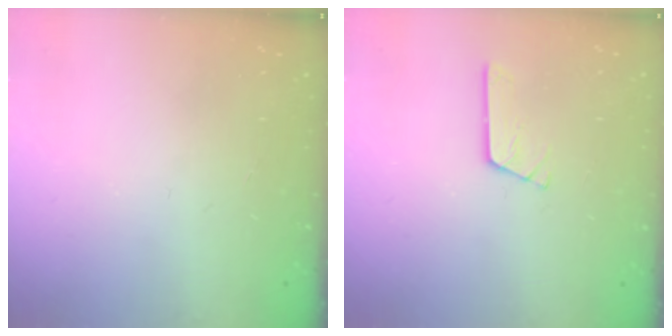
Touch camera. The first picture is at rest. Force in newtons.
{"total": 2.6, "press": 2.6, "slide": 0.3}